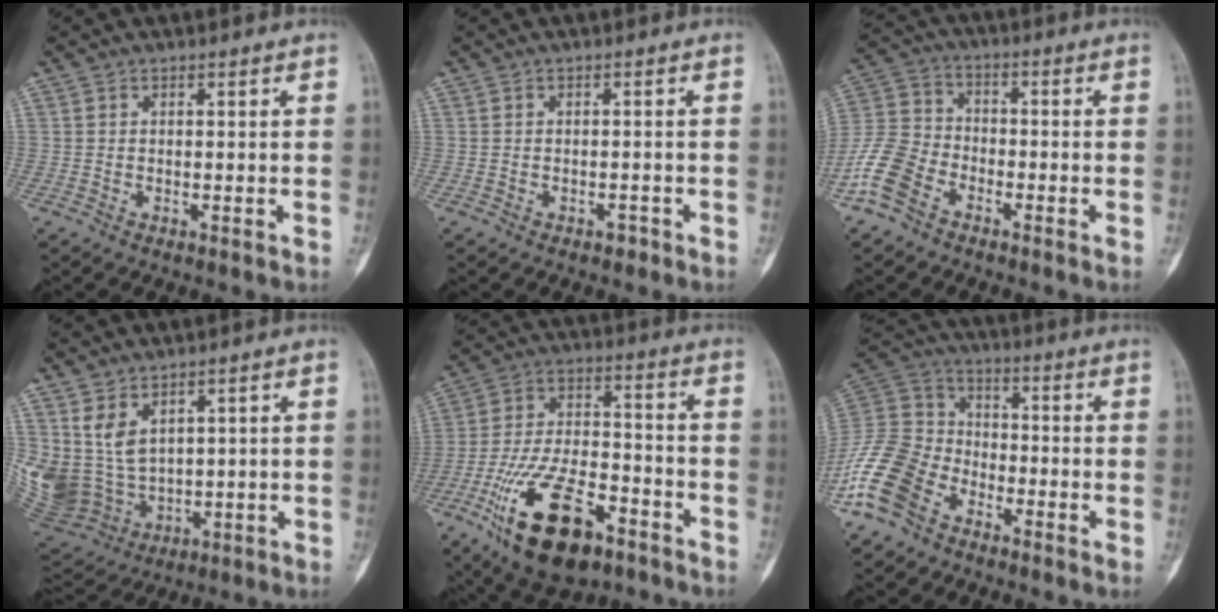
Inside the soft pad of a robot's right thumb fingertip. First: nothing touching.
{"total": 1.2, "force": [-0.8, 0.7, 0.5], "torque": [-0.004, 0.005, -0.013]}
{"total": 10.2, "force": [-5.8, 6.7, 5.0], "torque": [-0.102, 0.032, -0.127]}
{"total": 12.3, "force": [4.2, 8.7, 7.6], "torque": [-0.140, -0.022, 0.118]}
{"total": 20.0, "force": [-10.5, 9.2, 14.3], "torque": [-0.260, 0.057, -0.176]}
{"total": 14.2, "force": [-8.1, 9.5, 6.7], "torque": [-0.127, 0.053, -0.170]}